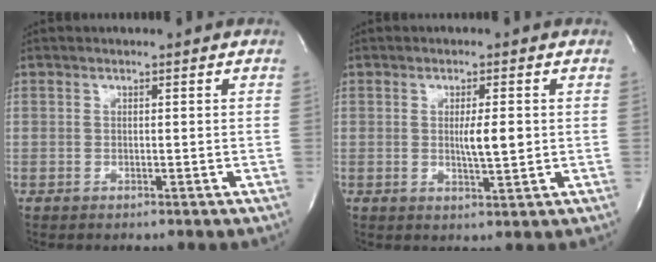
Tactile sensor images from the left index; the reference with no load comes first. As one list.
[{"total": 3.9, "force": [0.0, 0.6, 3.8], "torque": [-0.066, -0.009, 0.000]}]